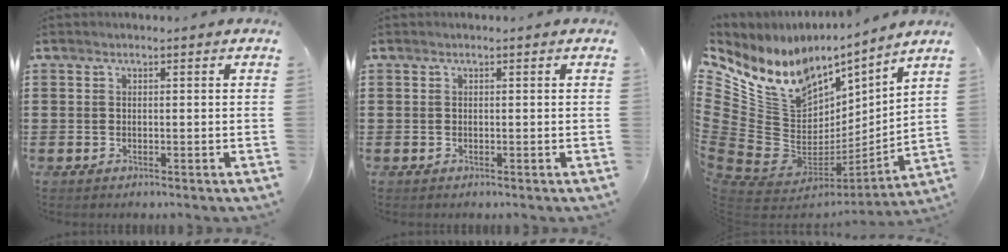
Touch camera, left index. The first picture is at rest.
{"total": 0.0}
{"total": 12.5, "force": [4.8, 9.9, 6.0], "torque": [-0.149, -0.057, 0.080]}